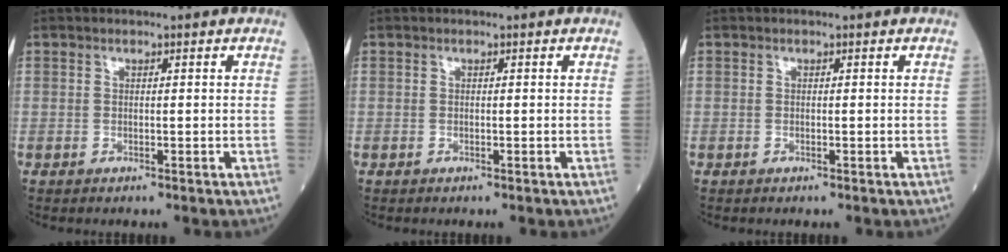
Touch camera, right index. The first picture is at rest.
{"total": 0.0}
{"total": 0.0}